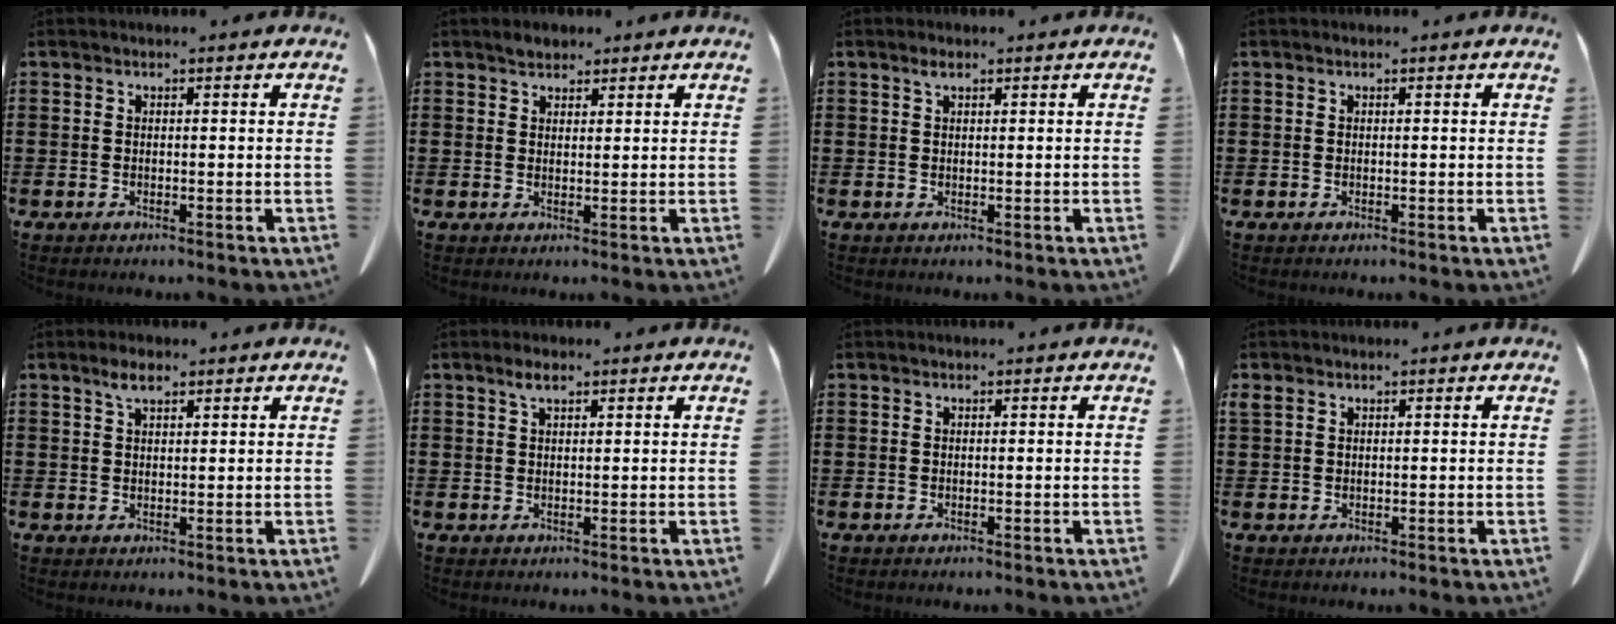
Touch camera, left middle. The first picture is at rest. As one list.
[{"total": 1.9, "force": [1.6, 0.8, 0.4], "torque": [-0.004, -0.001, 0.030]}, {"total": 1.3, "force": [0.7, 0.4, 1.1], "torque": [-0.022, 0.002, 0.011]}, {"total": 0.0}, {"total": 3.0, "force": [1.9, 0.9, 2.1], "torque": [-0.046, 0.004, 0.033]}, {"total": 2.2, "force": [1.3, 0.6, 1.7], "torque": [-0.037, 0.003, 0.022]}, {"total": 0.0}, {"total": 0.8, "force": [0.5, 0.4, 0.4], "torque": [-0.011, 0.002, 0.010]}]